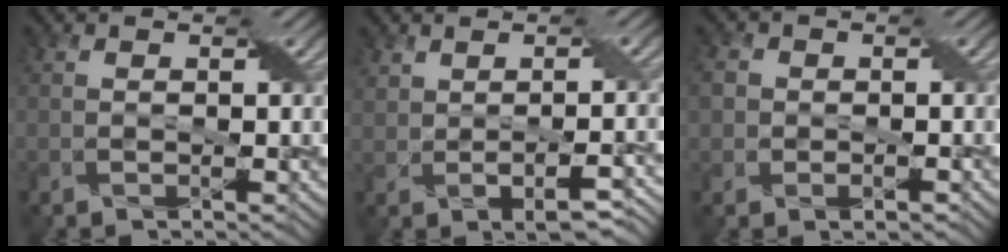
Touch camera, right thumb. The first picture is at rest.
{"total": 5.7, "force": [-0.2, 2.8, 5.0], "torque": [-0.091, -0.005, 0.008]}
{"total": 3.9, "force": [-0.3, 3.4, 2.0], "torque": [-0.040, 0.000, -0.012]}